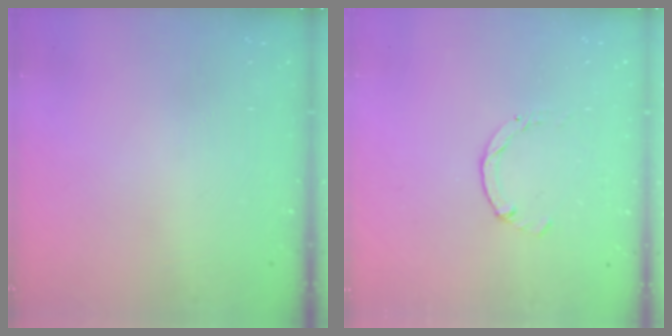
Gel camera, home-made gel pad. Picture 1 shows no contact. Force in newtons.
{"total": 0.0}